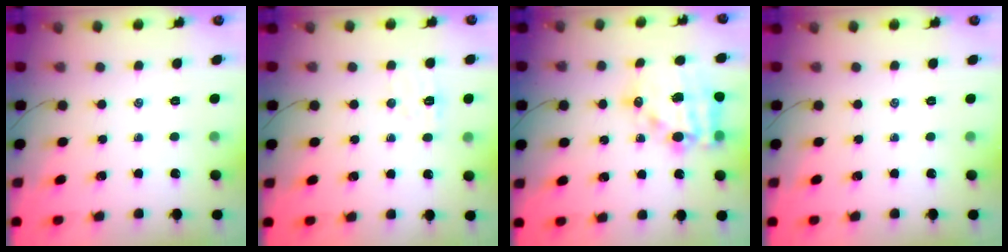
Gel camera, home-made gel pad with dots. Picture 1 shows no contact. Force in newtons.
{"total": 5.7, "press": 5.6, "slide": 1.1}
{"total": 15.4, "press": 15.0, "slide": 3.2}
{"total": 0.0}